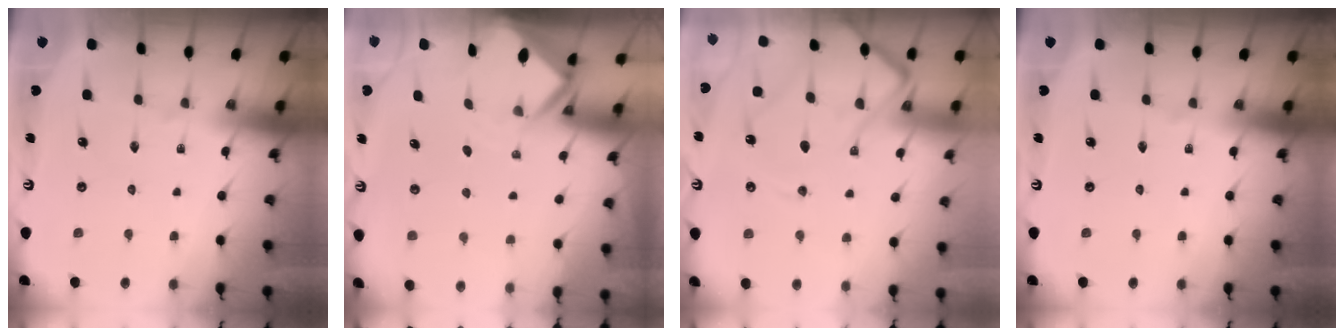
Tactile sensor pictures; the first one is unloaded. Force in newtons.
{"total": 3.2, "press": 3.2, "slide": 0.2}
{"total": 12.6, "press": 12.5, "slide": 1.3}
{"total": 0.0}